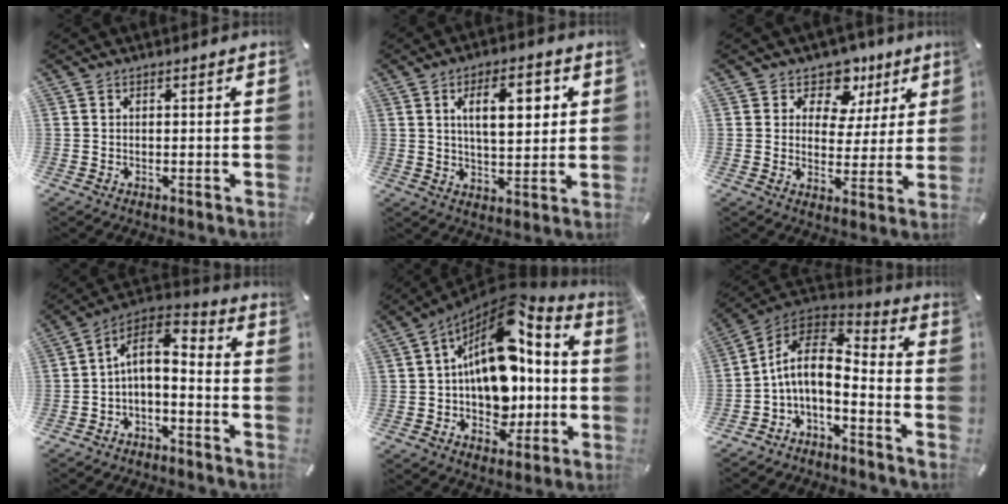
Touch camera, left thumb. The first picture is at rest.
{"total": 11.2, "force": [3.8, 5.3, 9.2], "torque": [-0.137, -0.003, 0.057]}
{"total": 9.0, "force": [5.2, 6.8, 2.8], "torque": [-0.042, -0.041, 0.093]}
{"total": 8.0, "force": [-0.1, 4.7, 6.5], "torque": [-0.114, 0.003, 0.000]}
{"total": 15.9, "force": [3.3, 10.7, 11.3], "torque": [-0.193, -0.047, 0.060]}
{"total": 10.0, "force": [-1.4, 5.4, 8.3], "torque": [-0.177, -0.007, -0.029]}